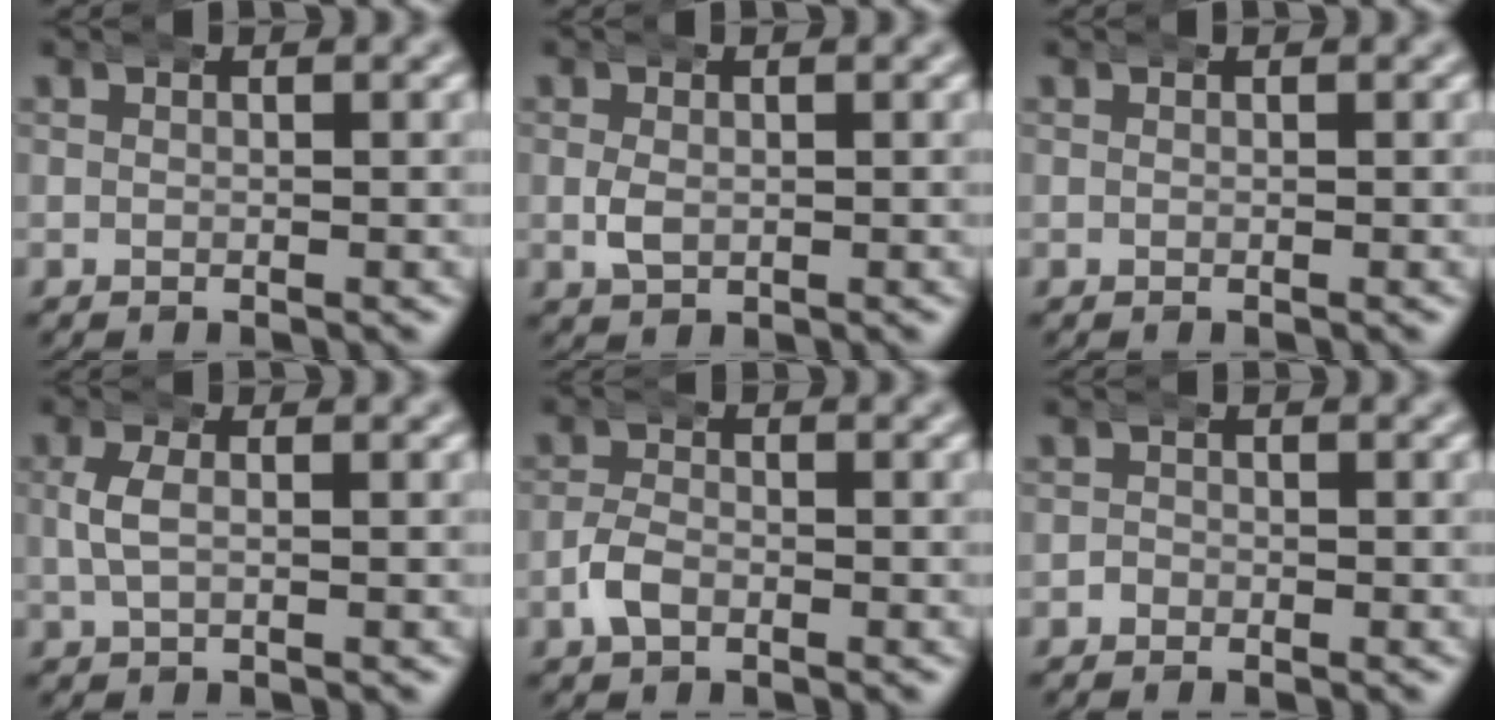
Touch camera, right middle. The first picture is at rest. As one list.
[{"total": 1.6, "force": [-0.2, 1.1, 1.2], "torque": [-0.034, -0.008, 0.007]}, {"total": 0.0}, {"total": 2.1, "force": [0.1, 1.0, 1.8], "torque": [-0.051, 0.000, 0.007]}, {"total": 2.2, "force": [-1.2, 1.3, 1.3], "torque": [-0.036, -0.002, -0.022]}, {"total": 0.8, "force": [-0.6, 0.5, 0.0], "torque": [-0.003, -0.003, -0.010]}]